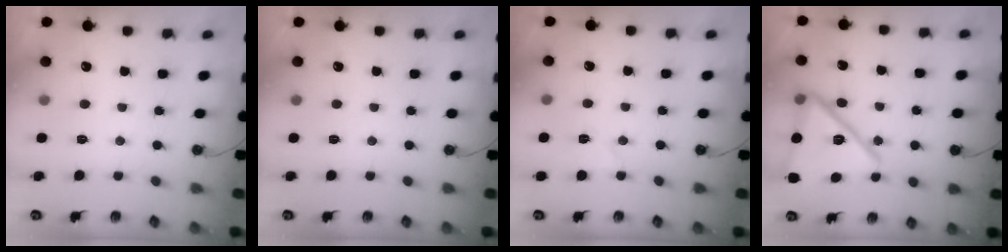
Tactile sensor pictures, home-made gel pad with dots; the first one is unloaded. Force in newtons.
{"total": 0.0}
{"total": 5.2, "press": 5.1, "slide": 1.0}
{"total": 20.2, "press": 19.8, "slide": 3.9}